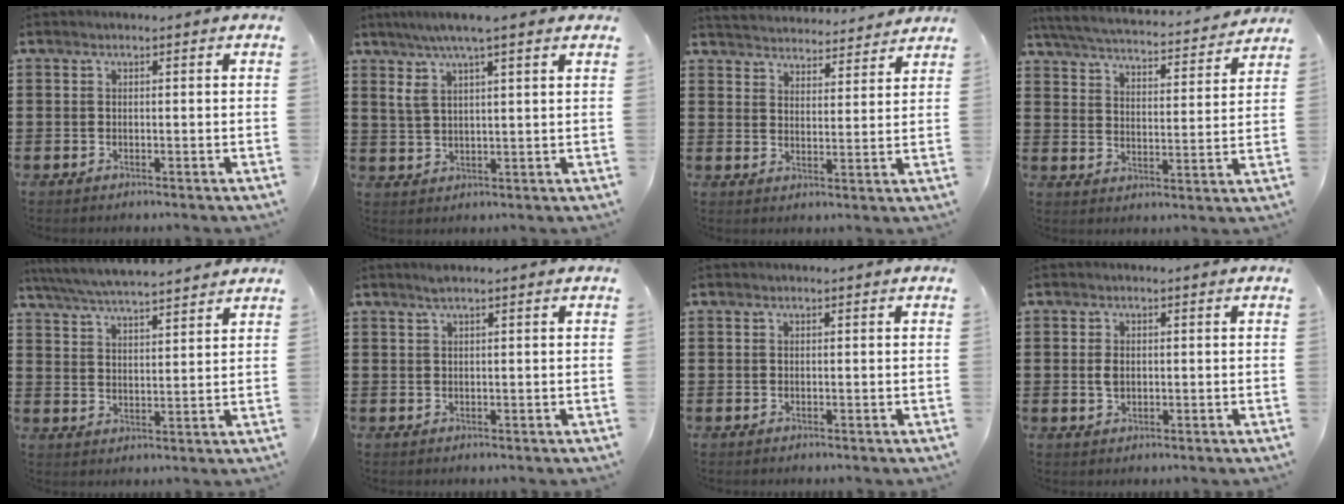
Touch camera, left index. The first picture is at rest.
{"total": 5.9, "force": [4.0, 0.8, 4.2], "torque": [-0.090, -0.004, 0.070]}
{"total": 3.8, "force": [3.8, 0.0, -0.4], "torque": [-0.012, -0.027, 0.064]}
{"total": 4.1, "force": [4.0, -0.2, 0.9], "torque": [-0.042, -0.033, 0.062]}
{"total": 5.5, "force": [5.3, 0.0, 1.5], "torque": [-0.051, -0.024, 0.093]}
{"total": 1.2, "force": [0.8, -0.1, 0.9], "torque": [-0.018, 0.001, 0.014]}
{"total": 0.0}
{"total": 1.9, "force": [0.0, 1.3, 1.4], "torque": [-0.032, 0.005, 0.000]}